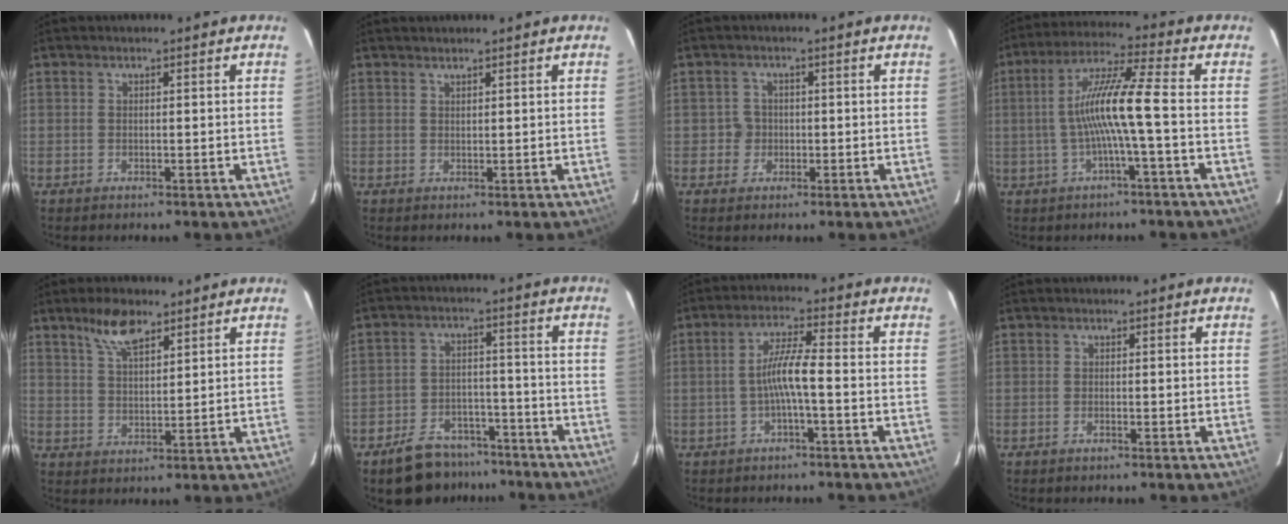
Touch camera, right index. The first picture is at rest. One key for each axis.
{"total": 1.0, "fx": 0.9, "fy": -0.4, "fz": 0.3, "tx": -0.006, "ty": 0.000, "tz": 0.017}
{"total": 2.6, "fx": -0.6, "fy": 2.5, "fz": -0.1, "tx": 0.006, "ty": 0.013, "tz": -0.009}
{"total": 10.0, "fx": -1.7, "fy": -1.2, "fz": 9.8, "tx": -0.194, "ty": 0.010, "tz": -0.028}
{"total": 6.5, "fx": 4.6, "fy": 2.1, "fz": 4.1, "tx": -0.073, "ty": 0.004, "tz": 0.089}
{"total": 11.3, "fx": -8.9, "fy": 6.0, "fz": 3.4, "tx": -0.083, "ty": 0.020, "tz": -0.118}
{"total": 5.2, "fx": -1.6, "fy": -0.6, "fz": 4.9, "tx": -0.102, "ty": 0.006, "tz": -0.028}
{"total": 0.6, "fx": -0.4, "fy": 0.0, "fz": 0.4, "tx": -0.008, "ty": 0.001, "tz": -0.009}